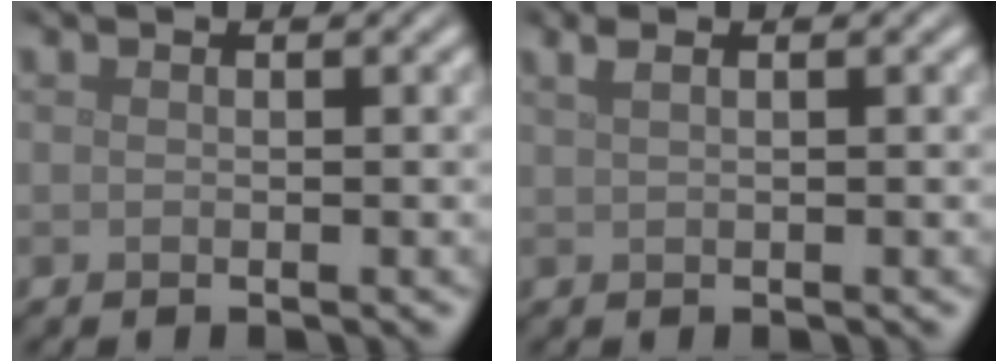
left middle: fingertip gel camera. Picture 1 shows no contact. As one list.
[{"total": 1.5, "force": [0.9, 0.6, 1.1], "torque": [-0.019, 0.003, 0.013]}]